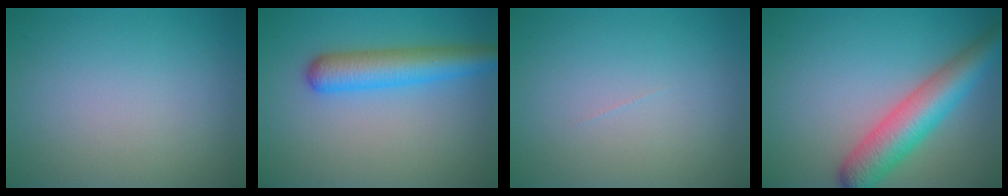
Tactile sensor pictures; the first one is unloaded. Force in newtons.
{"total": 4.9, "press": 4.9, "slide": 0.1}
{"total": 0.0}
{"total": 6.6, "press": 6.6, "slide": 0.2}